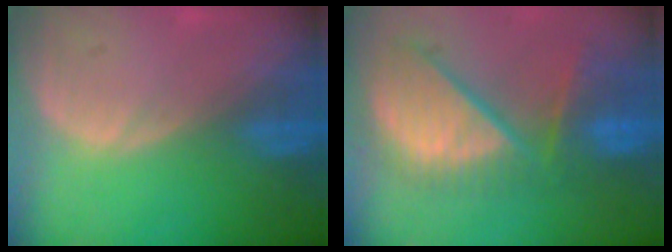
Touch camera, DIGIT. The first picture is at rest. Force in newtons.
{"total": 11.5, "press": 10.4, "slide": 5.0}